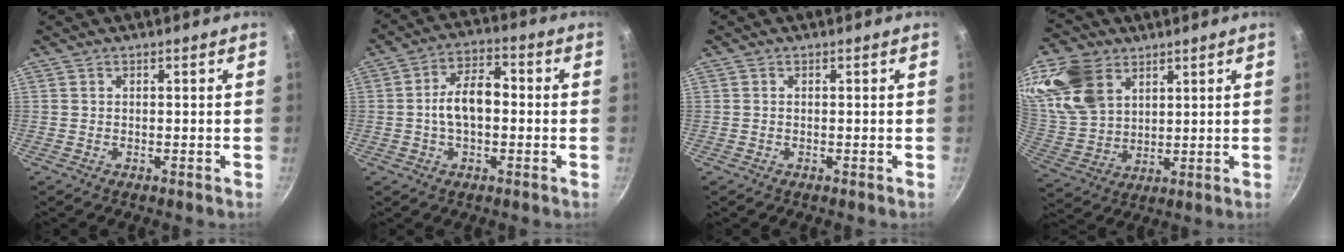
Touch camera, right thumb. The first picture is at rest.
{"total": 9.2, "force": [-0.5, 5.3, 7.4], "torque": [-0.111, 0.031, -0.017]}
{"total": 0.0}
{"total": 15.4, "force": [7.1, 10.8, 8.3], "torque": [-0.159, -0.022, 0.149]}